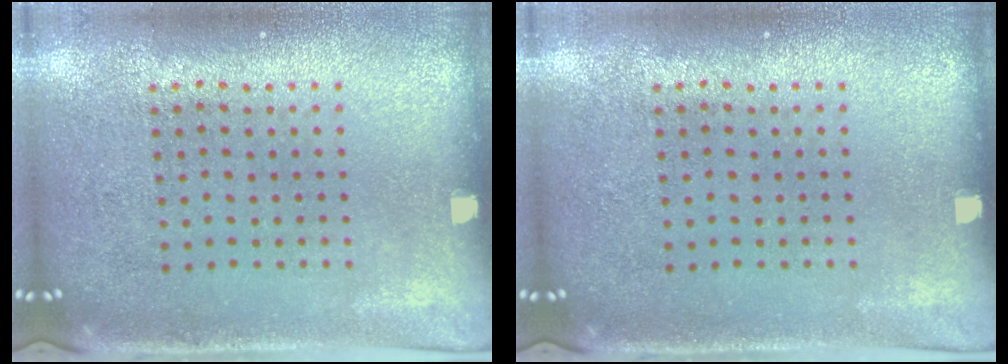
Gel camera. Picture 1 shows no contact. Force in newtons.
{"total": 0.0}